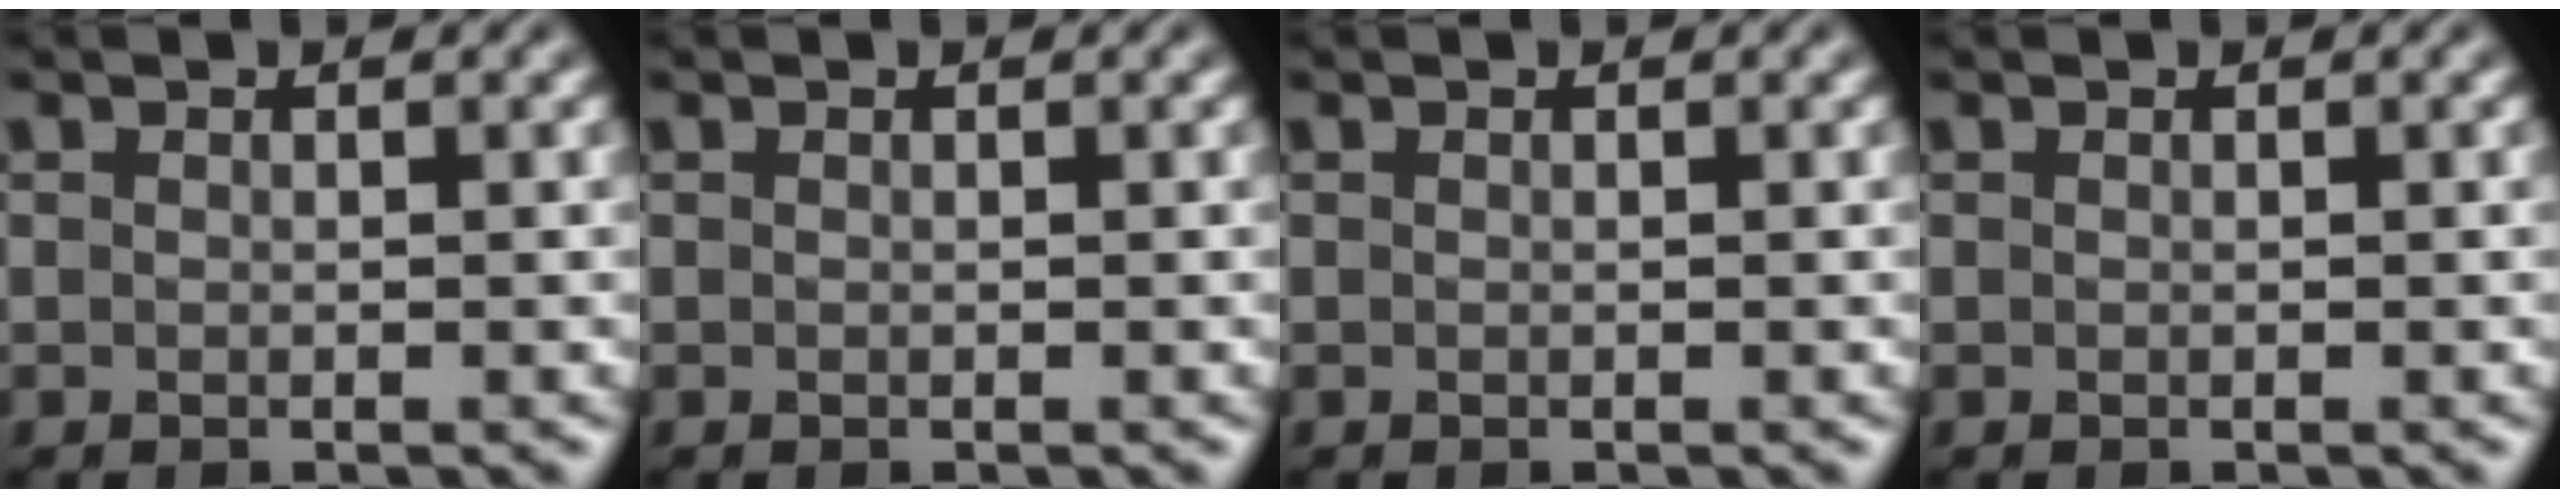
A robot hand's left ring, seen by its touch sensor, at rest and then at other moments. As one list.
[{"total": 0.0}, {"total": 0.0}, {"total": 0.0}]